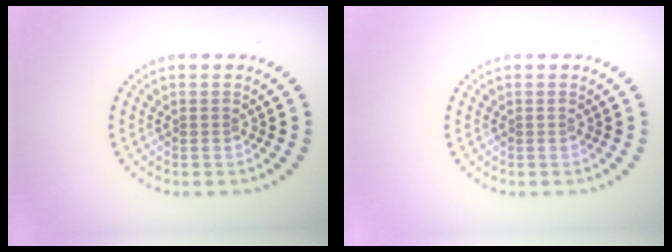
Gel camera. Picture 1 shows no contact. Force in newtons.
{"total": 0.0}